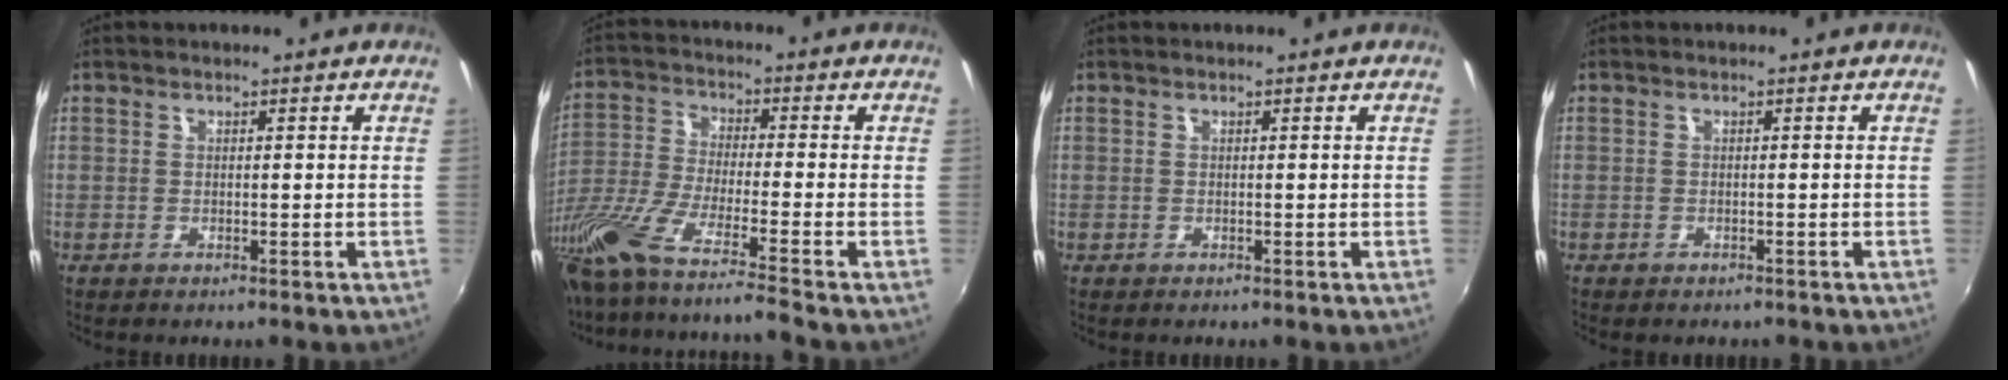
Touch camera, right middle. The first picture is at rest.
{"total": 17.1, "force": [-13.9, -1.4, 9.9], "torque": [-0.174, -0.071, -0.250]}
{"total": 0.0}
{"total": 1.3, "force": [-1.1, 0.6, 0.4], "torque": [-0.012, -0.008, -0.015]}